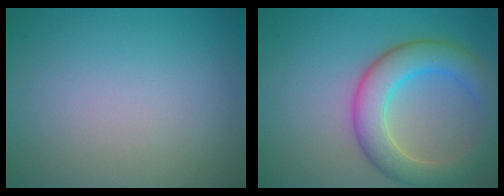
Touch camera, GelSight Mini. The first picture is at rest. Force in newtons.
{"total": 6.2, "press": 6.2, "slide": 0.3}